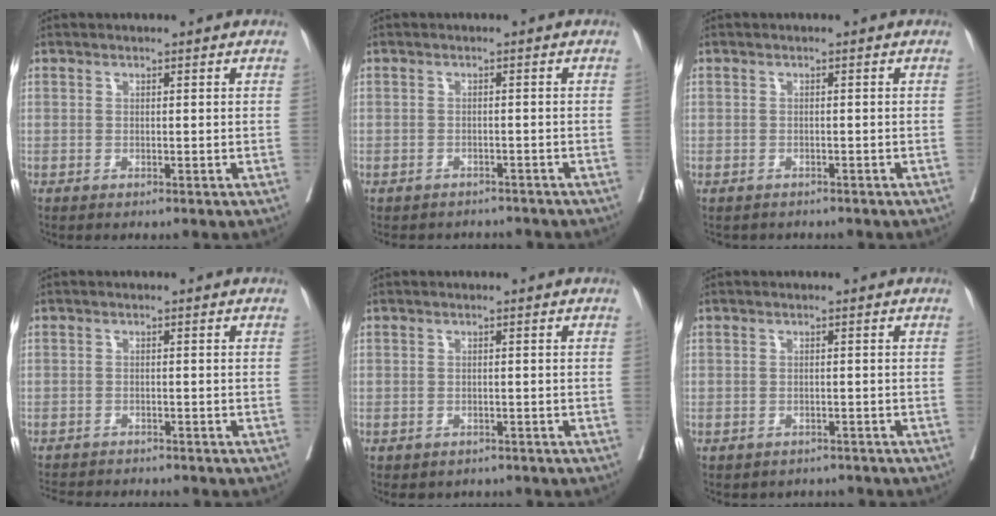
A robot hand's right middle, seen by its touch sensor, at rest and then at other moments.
{"total": 4.3, "force": [-3.9, 1.9, 0.0], "torque": [0.000, 0.005, -0.049]}
{"total": 2.4, "force": [-2.0, 1.2, 0.3], "torque": [-0.012, -0.001, -0.027]}
{"total": 8.2, "force": [-7.7, 1.9, 2.2], "torque": [-0.034, -0.003, -0.104]}
{"total": 2.6, "force": [-2.1, 1.6, 0.4], "torque": [-0.006, 0.007, -0.025]}
{"total": 3.3, "force": [-2.8, 1.8, 0.0], "torque": [0.000, 0.012, -0.036]}